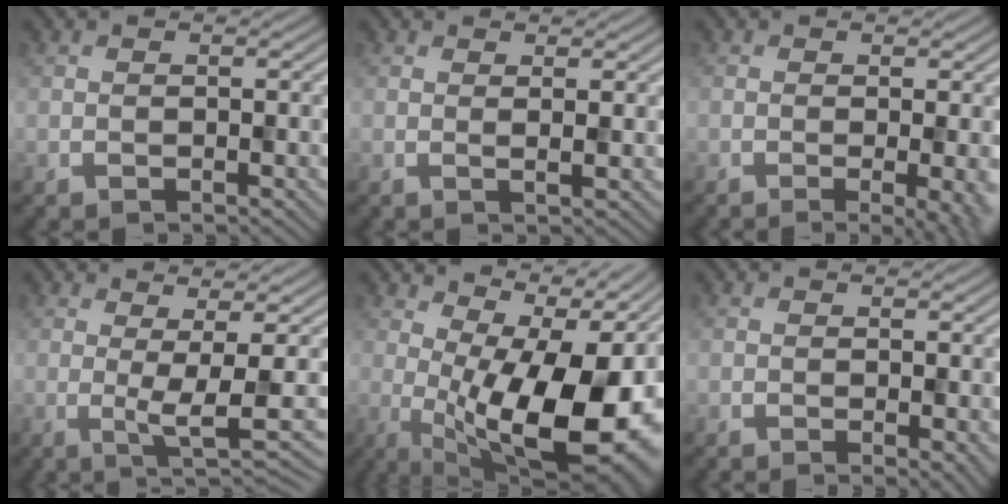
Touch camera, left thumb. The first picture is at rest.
{"total": 1.5, "force": [0.8, 0.1, 1.2], "torque": [-0.014, 0.002, 0.010]}
{"total": 6.5, "force": [-2.4, 1.8, 5.8], "torque": [-0.072, -0.002, -0.020]}
{"total": 4.3, "force": [0.6, 0.5, 4.2], "torque": [-0.070, -0.003, 0.013]}
{"total": 17.3, "force": [0.9, 7.1, 15.8], "torque": [-0.203, -0.009, 0.022]}
{"total": 3.0, "force": [-1.2, 0.6, 2.6], "torque": [-0.043, 0.001, -0.009]}